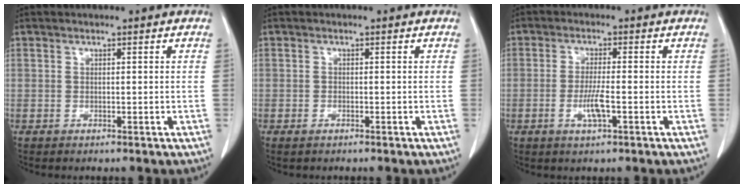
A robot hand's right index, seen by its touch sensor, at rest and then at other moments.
{"total": 0.8, "force": [-0.6, 0.3, 0.4], "torque": [-0.011, -0.001, -0.006]}
{"total": 4.1, "force": [-1.3, 0.3, 3.8], "torque": [-0.077, -0.006, -0.024]}